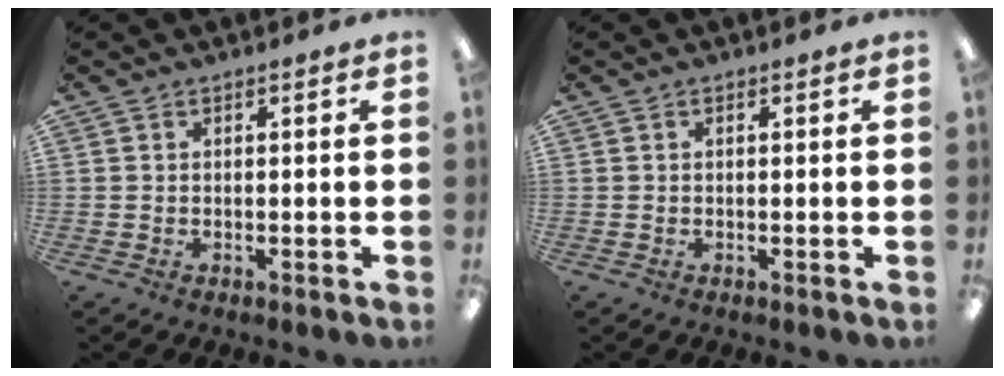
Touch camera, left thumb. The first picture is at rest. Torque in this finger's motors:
{"motor_torque": [0.00, 0.00, -0.17, 0.09, 0.00]}